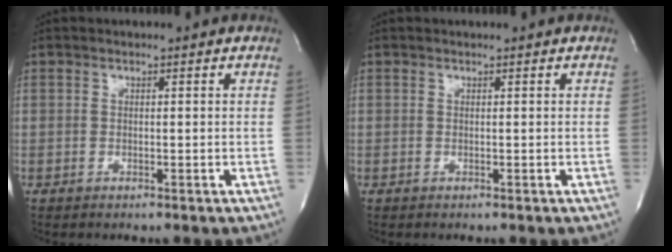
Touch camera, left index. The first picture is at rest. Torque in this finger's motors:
{"motor_torque": [0.00, 0.00, -0.04, 0.00]}